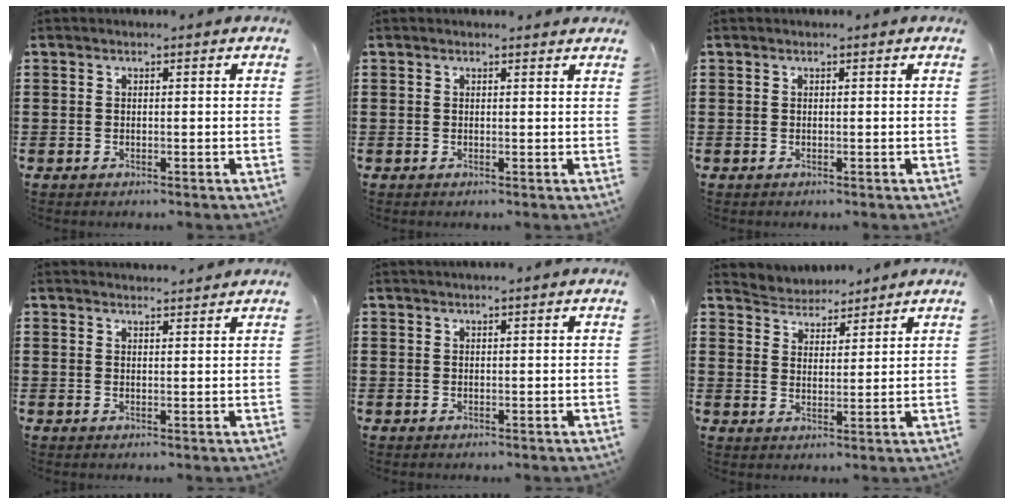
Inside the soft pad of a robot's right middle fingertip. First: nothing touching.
{"total": 0.0}
{"total": 0.0}
{"total": 2.1, "force": [2.1, -0.1, 0.0], "torque": [-0.005, 0.002, 0.040]}
{"total": 0.8, "force": [0.8, -0.1, 0.1], "torque": [-0.003, -0.001, 0.015]}
{"total": 3.8, "force": [3.6, 0.9, -0.9], "torque": [-0.003, -0.020, 0.063]}